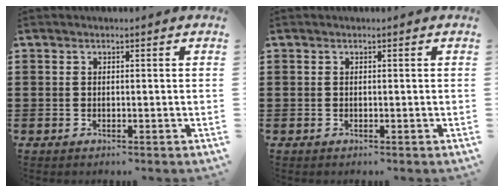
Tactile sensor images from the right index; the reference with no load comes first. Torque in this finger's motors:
{"motor_torque": [-0.30, 0.48, 0.00, 0.00]}